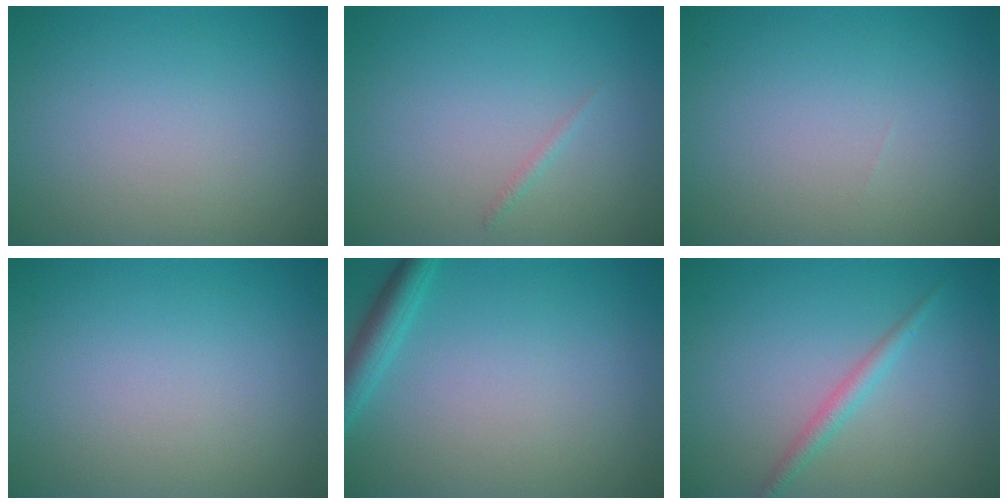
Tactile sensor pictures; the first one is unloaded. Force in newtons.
{"total": 0.5, "press": 0.5, "slide": 0.0}
{"total": 0.0}
{"total": 0.0}
{"total": 2.5, "press": 2.5, "slide": 0.1}
{"total": 1.6, "press": 1.6, "slide": 0.0}